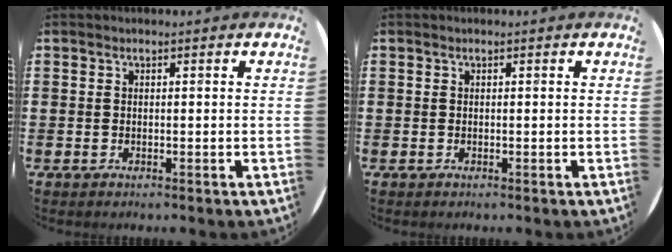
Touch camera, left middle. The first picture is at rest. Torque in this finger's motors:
{"motor_torque": [0.27, -0.33, 0.02, 0.01]}